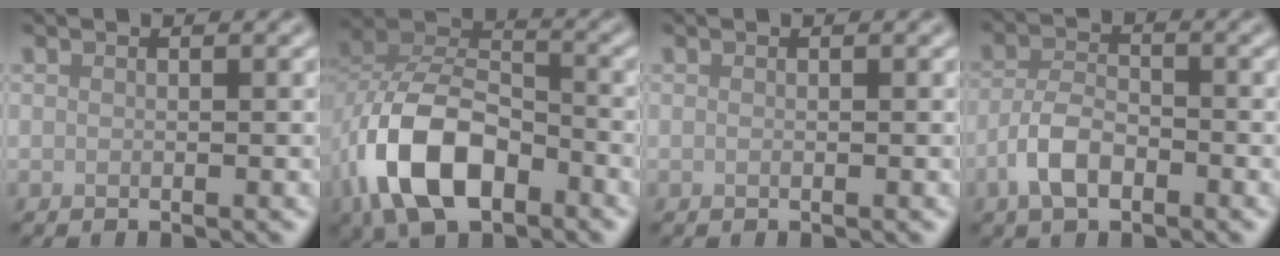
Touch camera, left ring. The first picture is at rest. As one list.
[{"total": 9.9, "force": [-4.4, 5.7, 6.8], "torque": [-0.142, 0.007, -0.088]}, {"total": 0.0}, {"total": 3.9, "force": [-2.1, 1.9, 2.6], "torque": [-0.047, 0.005, -0.047]}]